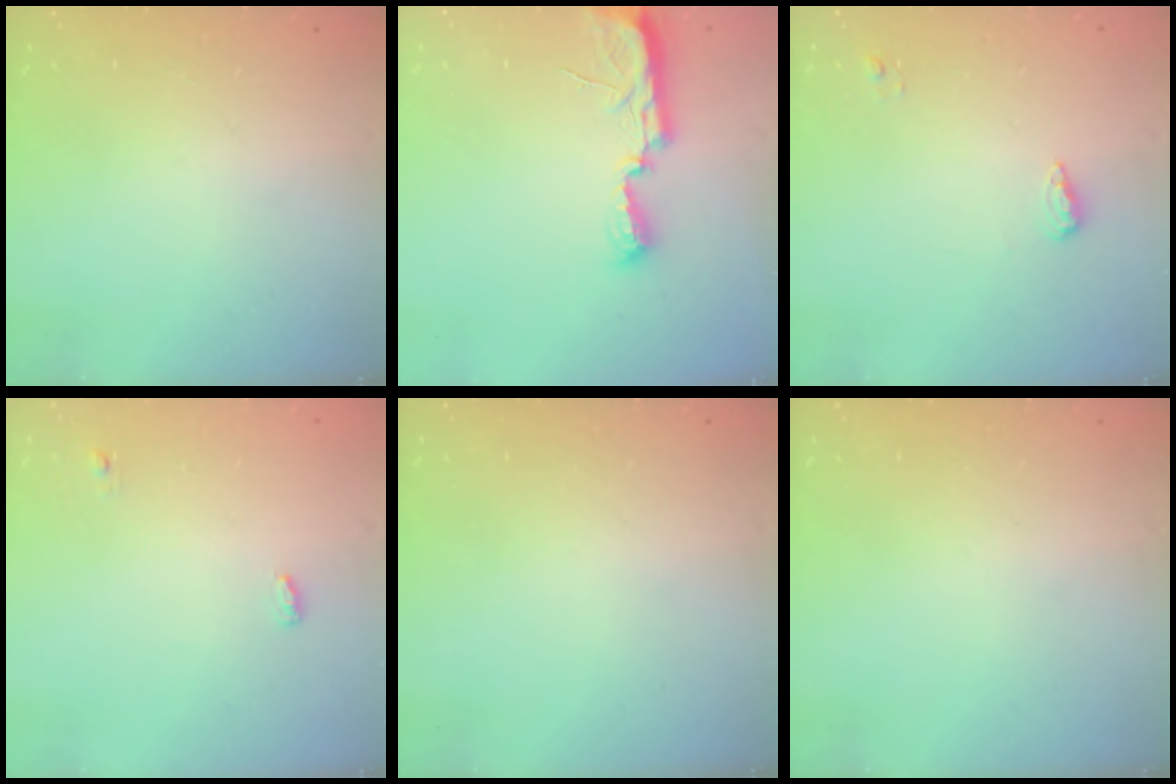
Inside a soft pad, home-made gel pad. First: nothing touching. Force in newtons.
{"total": 10.5, "press": 9.1, "slide": 5.2}
{"total": 5.6, "press": 5.4, "slide": 1.2}
{"total": 3.5, "press": 3.4, "slide": 1.0}
{"total": 0.0}
{"total": 0.0}